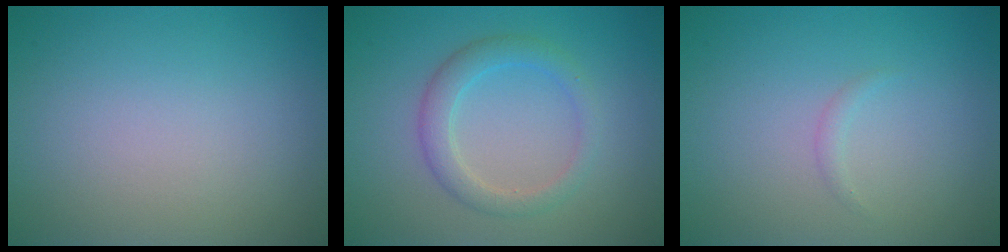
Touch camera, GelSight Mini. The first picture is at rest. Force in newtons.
{"total": 2.7, "press": 2.7, "slide": 0.1}
{"total": 0.6, "press": 0.6, "slide": 0.0}